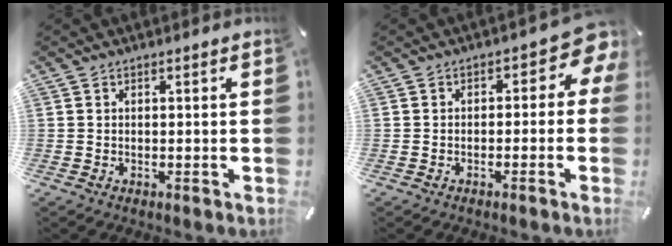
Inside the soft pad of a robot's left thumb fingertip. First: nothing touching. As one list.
[{"total": 5.4, "force": [0.0, 3.4, 4.2], "torque": [-0.051, -0.007, -0.007]}]